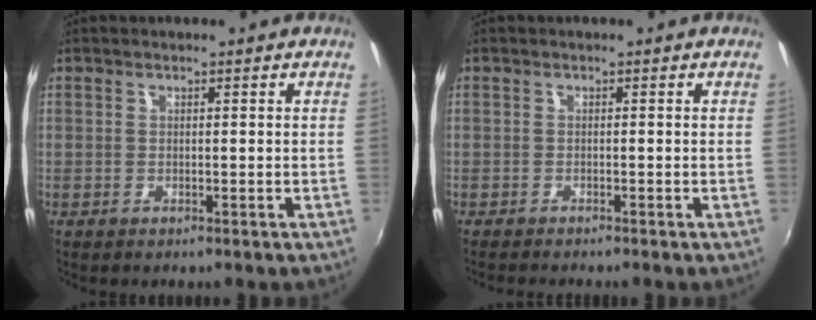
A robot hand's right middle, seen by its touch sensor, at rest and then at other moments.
{"total": 1.8, "force": [-1.7, 0.0, 0.5], "torque": [-0.014, -0.014, -0.033]}